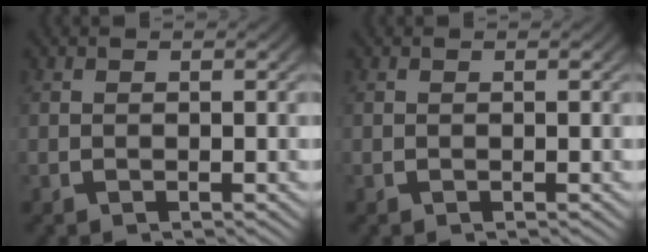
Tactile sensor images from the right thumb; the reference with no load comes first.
{"total": 0.0}